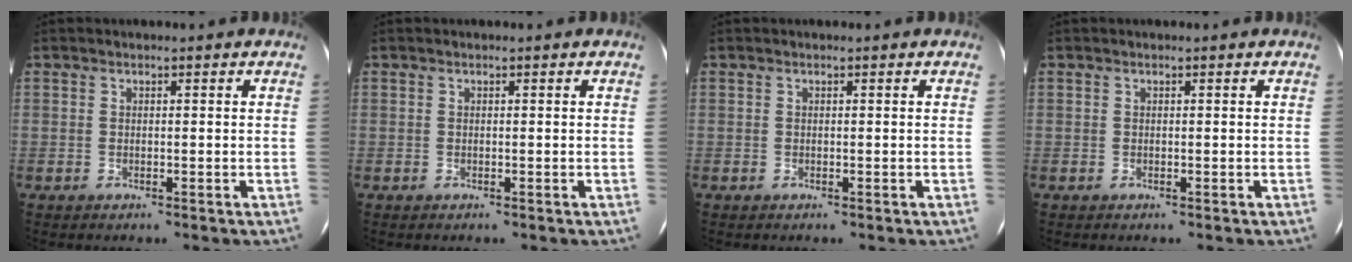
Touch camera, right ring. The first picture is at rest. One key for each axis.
{"total": 0.0}
{"total": 0.0}
{"total": 0.0}